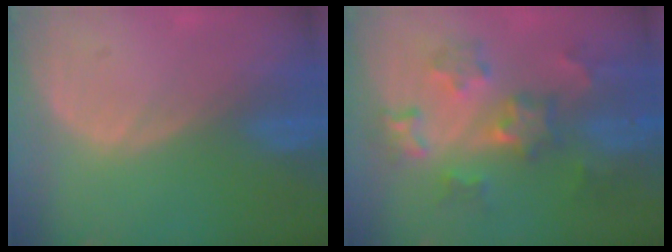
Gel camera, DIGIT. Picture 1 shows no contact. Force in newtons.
{"total": 7.7, "press": 7.6, "slide": 1.2}